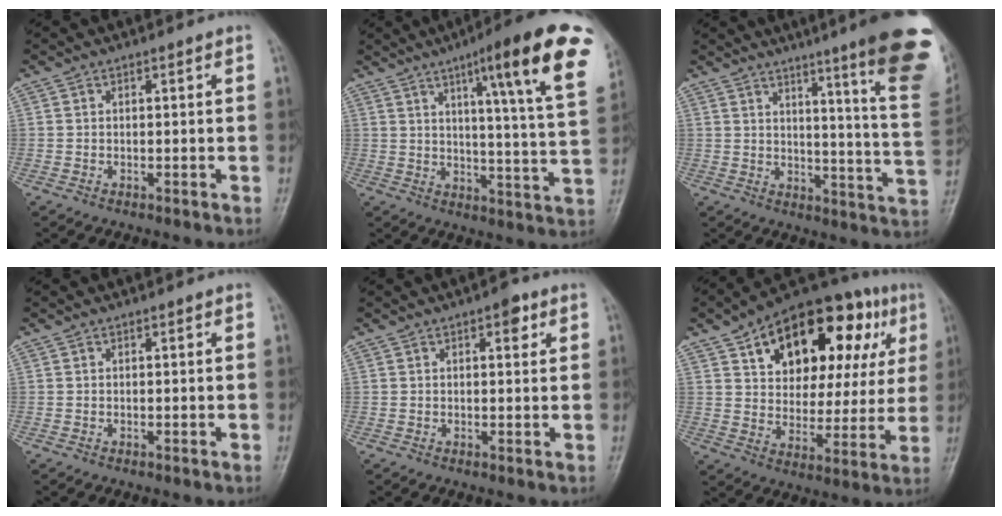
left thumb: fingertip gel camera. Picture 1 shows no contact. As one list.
[{"total": 20.5, "force": [10.4, 2.2, 17.5], "torque": [-0.220, -0.033, 0.134]}, {"total": 21.8, "force": [13.5, 1.3, 17.1], "torque": [-0.196, -0.083, 0.164]}, {"total": 0.0}, {"total": 2.8, "force": [1.4, 1.3, 2.1], "torque": [-0.019, -0.001, 0.016]}, {"total": 25.1, "force": [10.8, 14.1, 17.8], "torque": [-0.209, 0.012, 0.161]}]